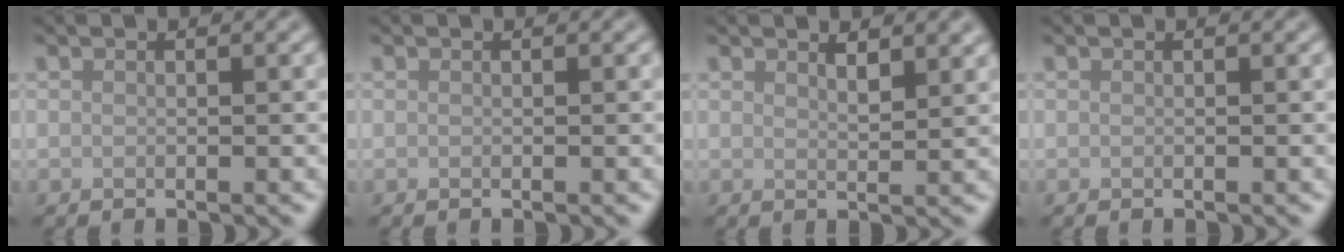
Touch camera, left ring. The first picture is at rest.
{"total": 0.0}
{"total": 1.7, "force": [1.3, 0.4, 0.9], "torque": [-0.013, -0.001, 0.024]}
{"total": 0.0}